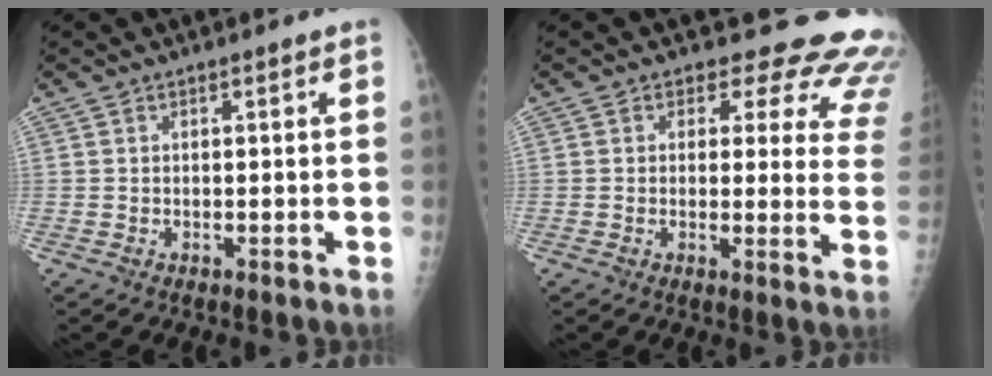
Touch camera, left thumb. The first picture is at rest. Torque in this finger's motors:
{"motor_torque": [0.23, 0.14, -0.23, -0.37, 0.06]}